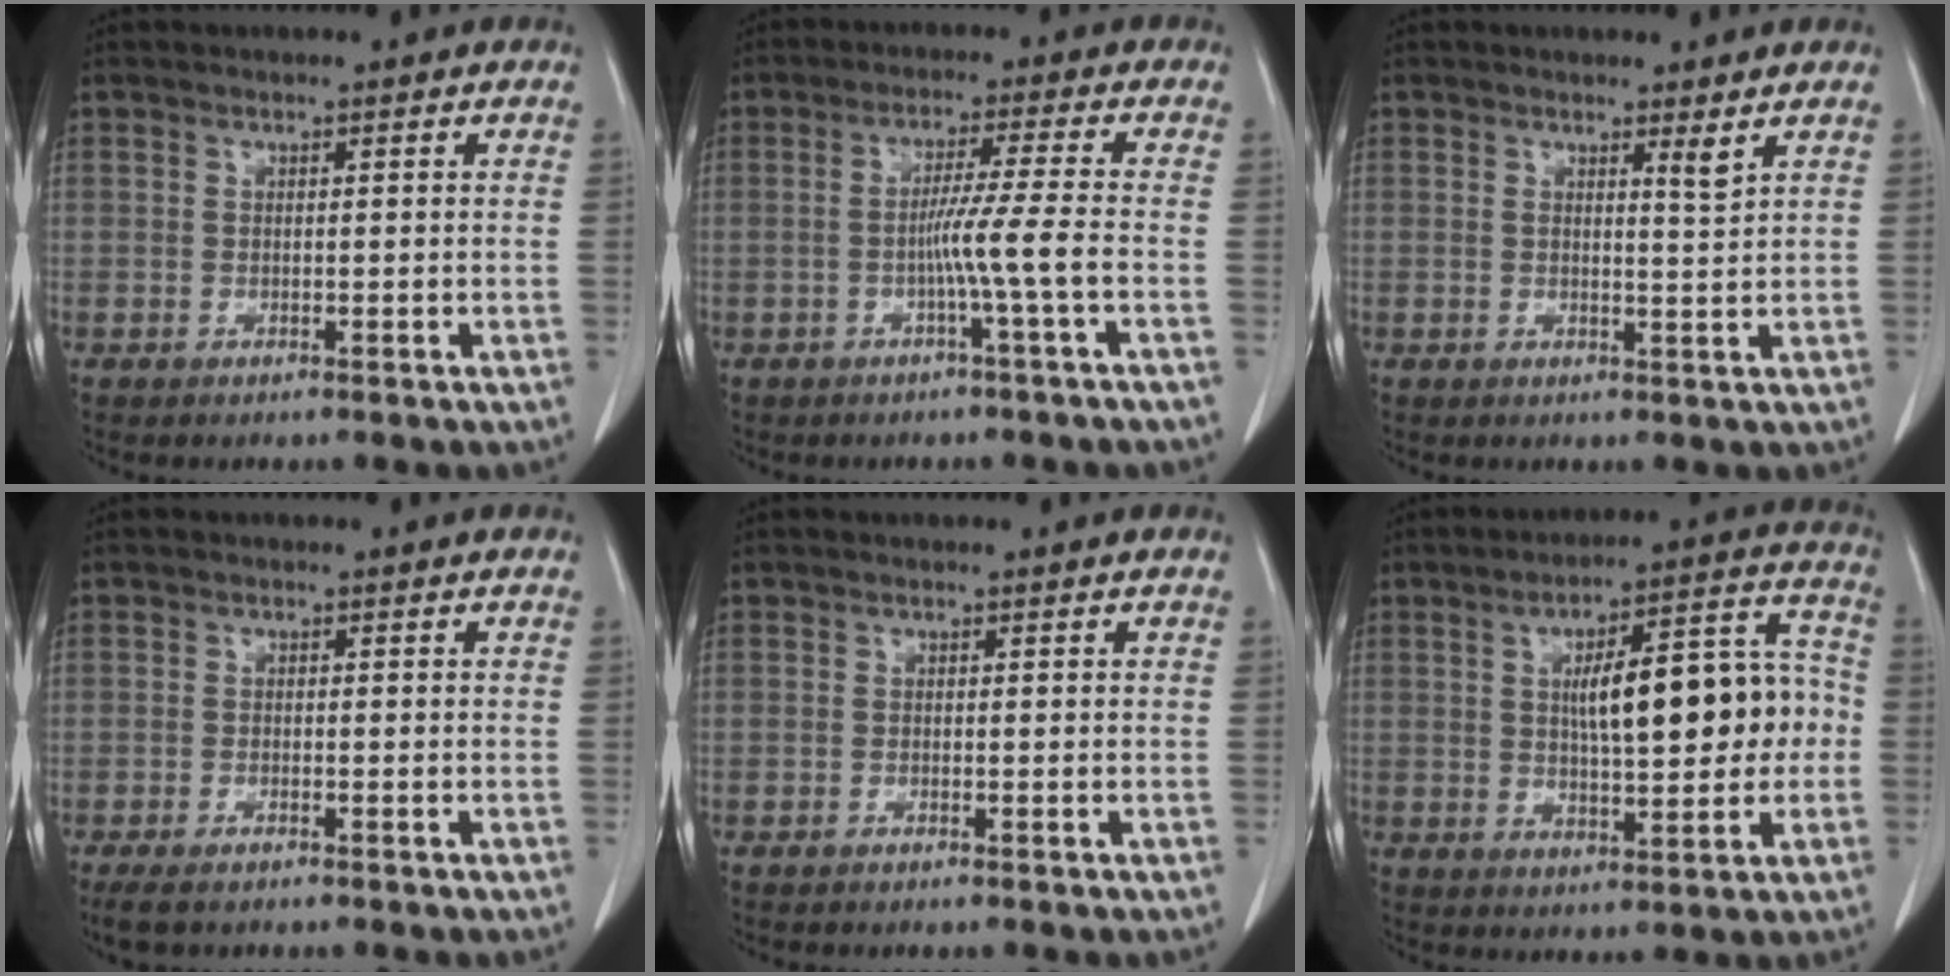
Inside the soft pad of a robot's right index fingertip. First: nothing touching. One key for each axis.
{"total": 5.6, "fx": -1.7, "fy": -1.8, "fz": 5.0, "tx": -0.089, "ty": 0.003, "tz": -0.030}
{"total": 1.8, "fx": 1.3, "fy": -0.4, "fz": 1.2, "tx": -0.020, "ty": -0.012, "tz": 0.020}
{"total": 3.8, "fx": -3.0, "fy": 1.1, "fz": 2.1, "tx": -0.036, "ty": -0.009, "tz": -0.041}
{"total": 0.0}
{"total": 14.5, "fx": 0.5, "fy": 4.4, "fz": 13.8, "tx": -0.198, "ty": 0.038, "tz": 0.013}